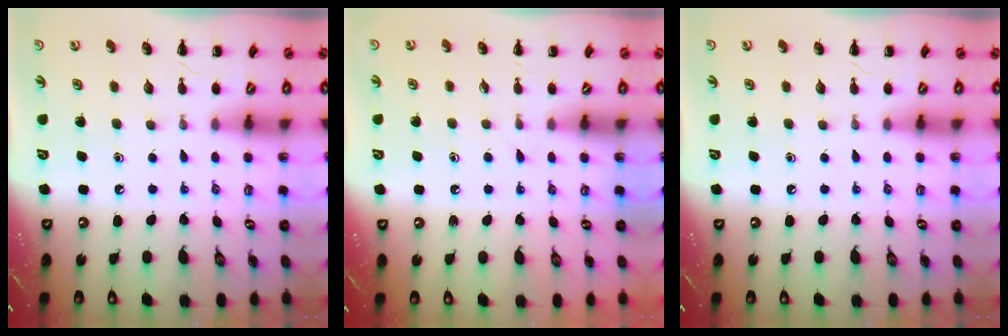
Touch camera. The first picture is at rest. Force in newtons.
{"total": 2.9, "press": 2.6, "slide": 1.4}
{"total": 0.0}